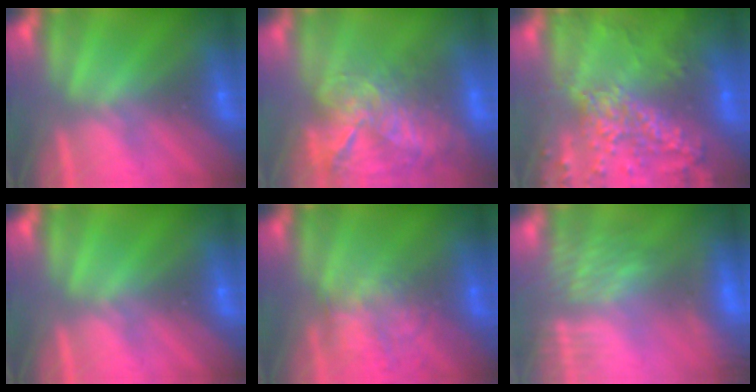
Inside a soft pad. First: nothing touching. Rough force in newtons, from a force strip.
{"total": 8.0}
{"total": 9.6}
{"total": 0.0}
{"total": 2.1}
{"total": 9.6}